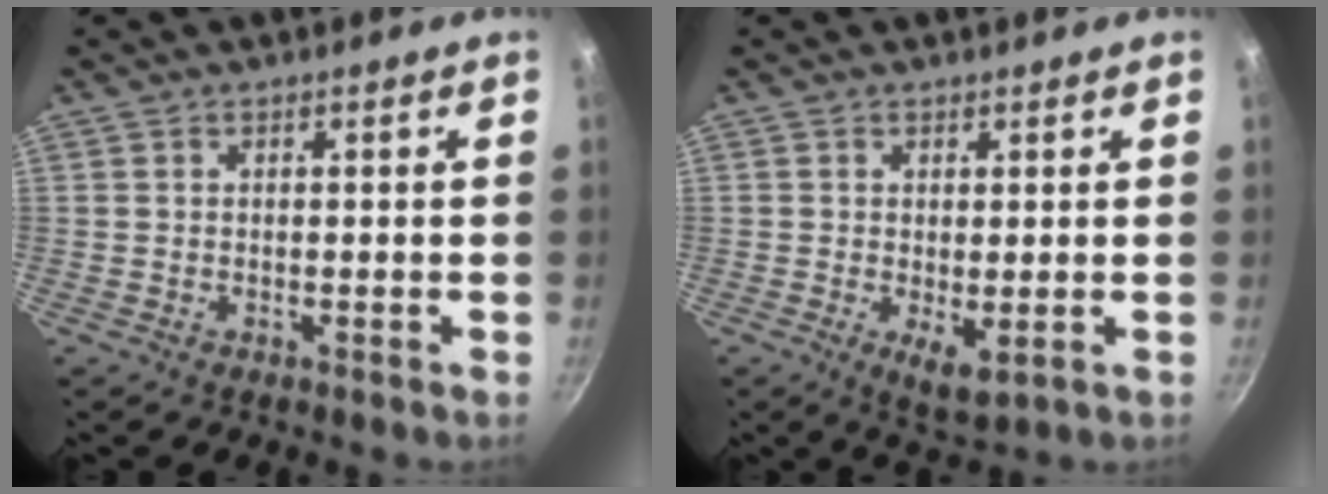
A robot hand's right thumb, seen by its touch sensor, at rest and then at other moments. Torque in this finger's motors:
{"motor_torque": [-0.40, 0.05, -0.14, 0.19, -0.02]}